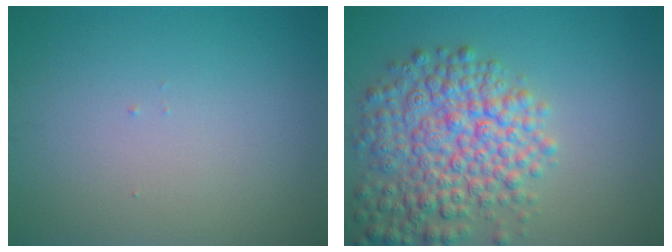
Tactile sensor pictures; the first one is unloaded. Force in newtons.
{"total": 7.3, "press": 7.3, "slide": 0.3}